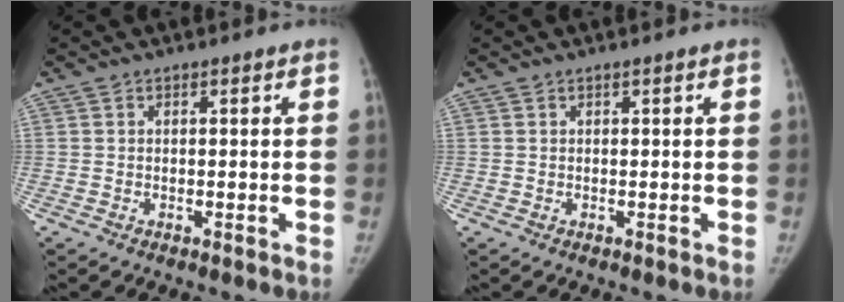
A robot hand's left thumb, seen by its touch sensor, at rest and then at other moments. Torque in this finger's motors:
{"motor_torque": [-0.33, -0.06, 0.20, 0.18, -0.03]}